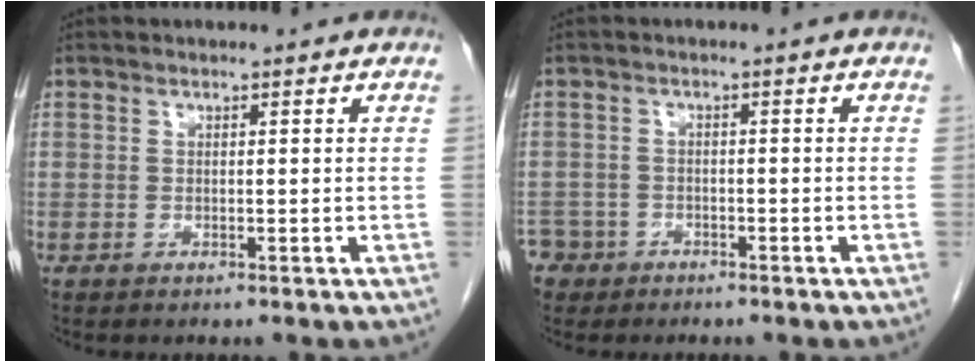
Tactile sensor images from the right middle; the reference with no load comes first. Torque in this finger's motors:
{"motor_torque": [0.47, -0.26, 0.28, -0.01]}